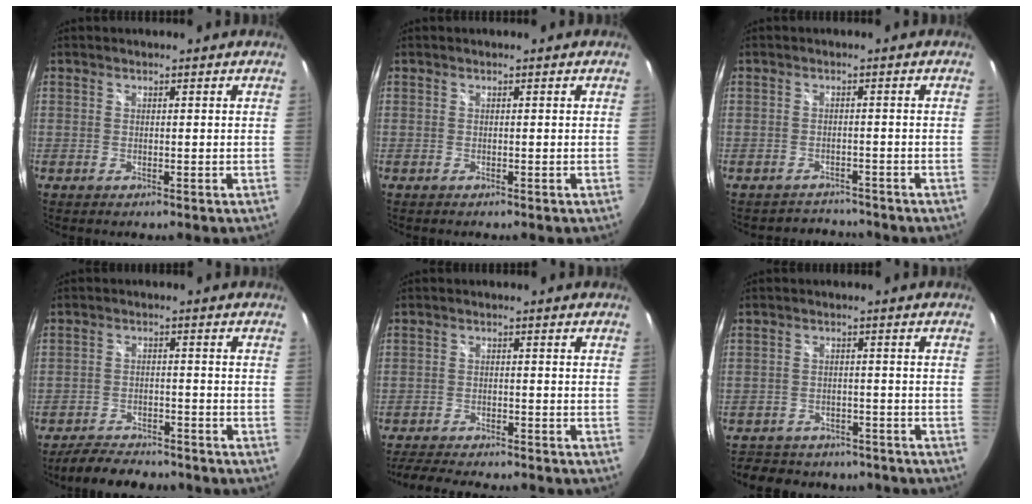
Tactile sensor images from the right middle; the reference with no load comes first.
{"total": 0.0}
{"total": 3.5, "force": [-3.4, 0.9, -0.6], "torque": [0.003, 0.007, -0.053]}
{"total": 9.7, "force": [-8.6, 2.9, 3.7], "torque": [-0.090, -0.006, -0.126]}
{"total": 10.9, "force": [-9.9, 1.8, 4.4], "torque": [-0.104, -0.016, -0.153]}
{"total": 14.0, "force": [-11.4, 6.6, 4.8], "torque": [-0.110, 0.011, -0.150]}